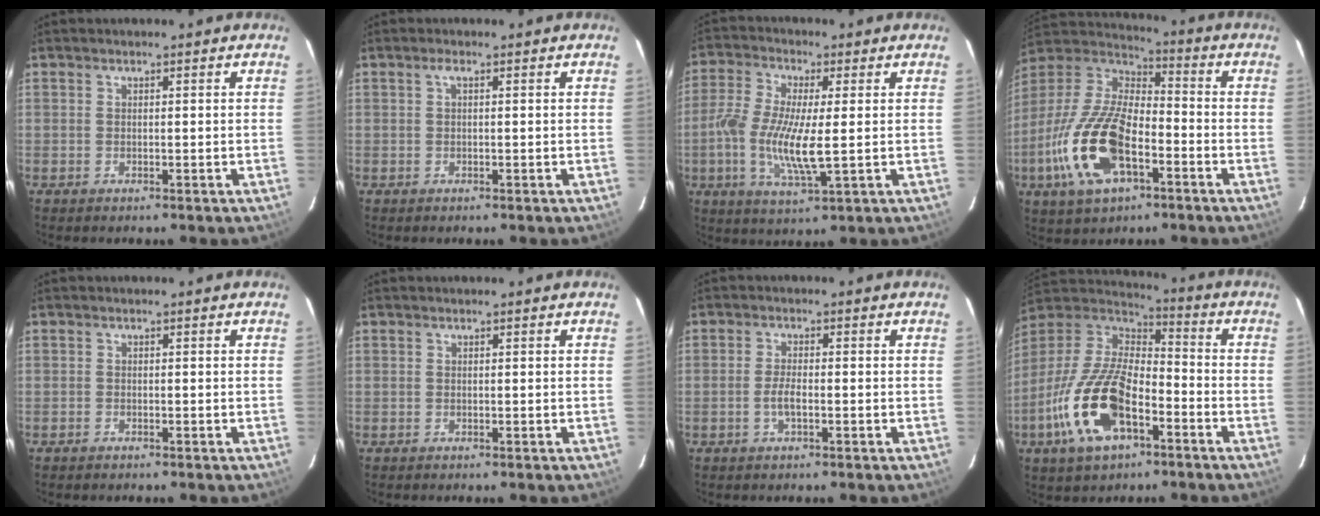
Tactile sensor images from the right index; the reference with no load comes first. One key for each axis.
{"total": 0.9, "fx": 0.3, "fy": 0.1, "fz": 0.9, "tx": -0.015, "ty": 0.005, "tz": 0.003}
{"total": 11.2, "fx": -1.1, "fy": 2.6, "fz": 10.9, "tx": -0.223, "ty": -0.008, "tz": -0.026}
{"total": 20.0, "fx": -7.7, "fy": 9.4, "fz": 16.0, "tx": -0.344, "ty": -0.019, "tz": -0.146}
{"total": 0.7, "fx": -0.6, "fy": 0.4, "fz": 0.1, "tx": -0.003, "ty": 0.001, "tz": -0.010}
{"total": 0.0}
{"total": 2.8, "fx": -1.0, "fy": 0.8, "fz": 2.5, "tx": -0.054, "ty": 0.001, "tz": -0.020}
{"total": 20.1, "fx": -8.7, "fy": 9.6, "fz": 15.4, "tx": -0.326, "ty": -0.022, "tz": -0.162}